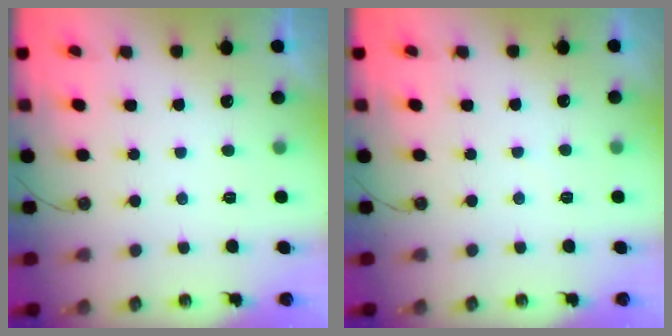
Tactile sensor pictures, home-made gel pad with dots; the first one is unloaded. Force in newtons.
{"total": 1.2, "press": 1.2, "slide": 0.3}